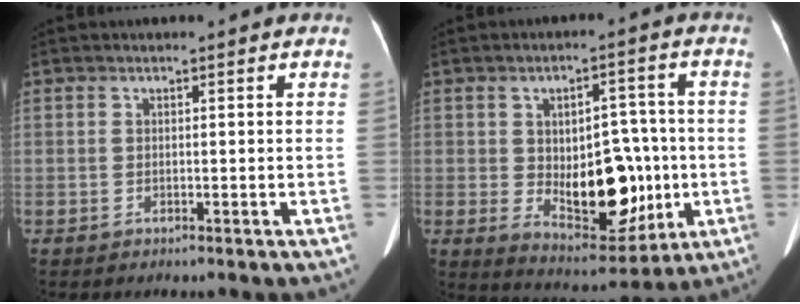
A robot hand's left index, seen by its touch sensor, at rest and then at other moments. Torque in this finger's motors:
{"motor_torque": [0.48, -0.09, 0.27, 0.05]}